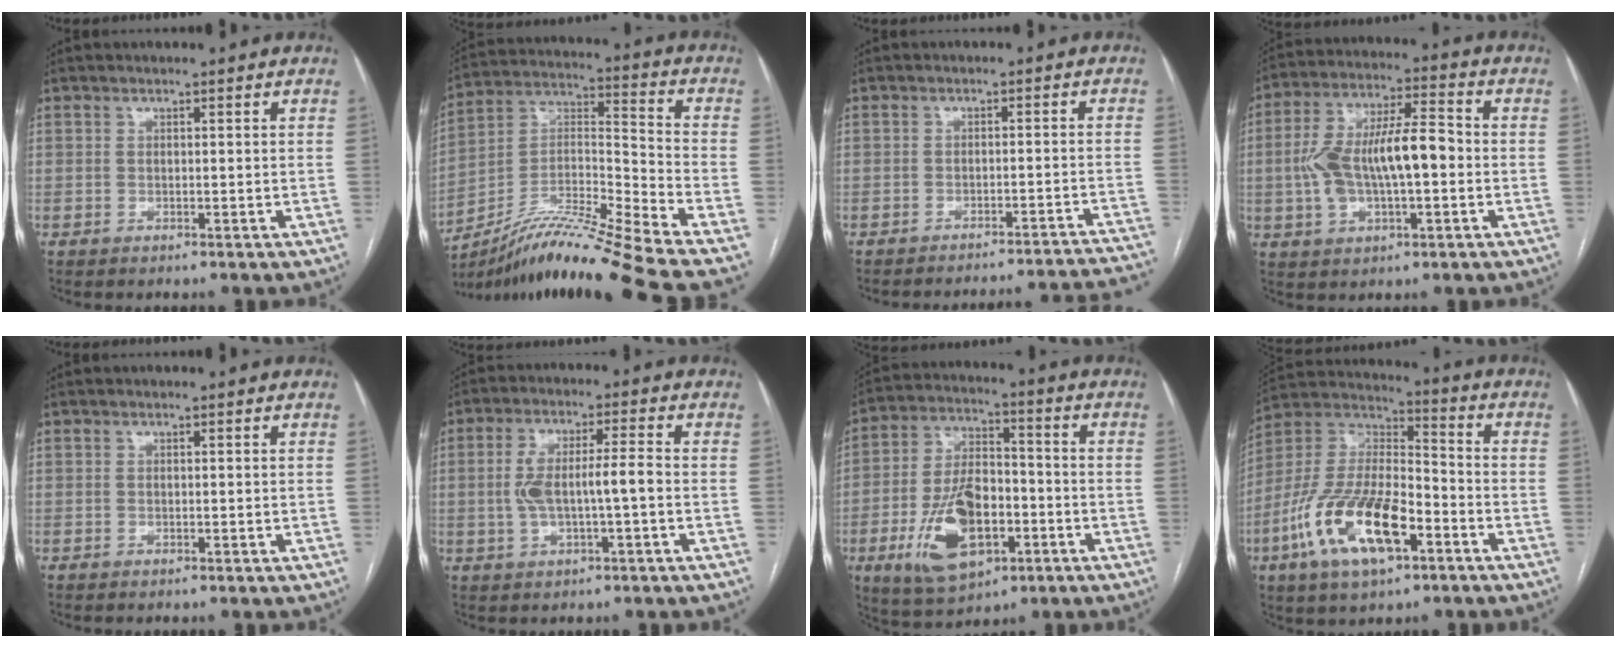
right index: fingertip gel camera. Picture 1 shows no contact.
{"total": 19.2, "force": [-16.4, -2.7, 9.5], "torque": [-0.194, 0.007, -0.296]}
{"total": 19.1, "force": [-18.8, -0.8, 3.4], "torque": [-0.018, -0.001, -0.214]}
{"total": 13.4, "force": [-1.2, 4.8, 12.4], "torque": [-0.245, 0.031, -0.016]}
{"total": 0.0}
{"total": 7.7, "force": [-0.9, 1.7, 7.4], "torque": [-0.149, 0.020, -0.013]}
{"total": 14.8, "force": [-5.3, 7.2, 11.7], "torque": [-0.235, 0.007, -0.086]}
{"total": 18.2, "force": [-7.7, 6.8, 15.0], "torque": [-0.316, 0.003, -0.136]}